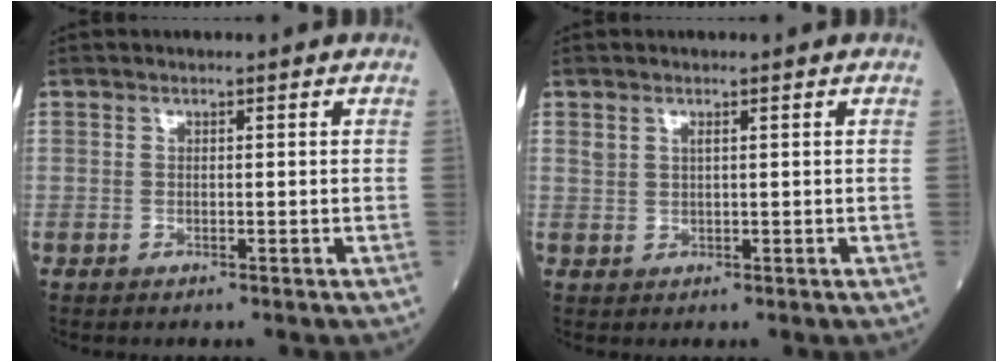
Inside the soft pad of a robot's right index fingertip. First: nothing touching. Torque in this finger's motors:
{"motor_torque": [-0.03, 0.04, 0.00, 0.01]}